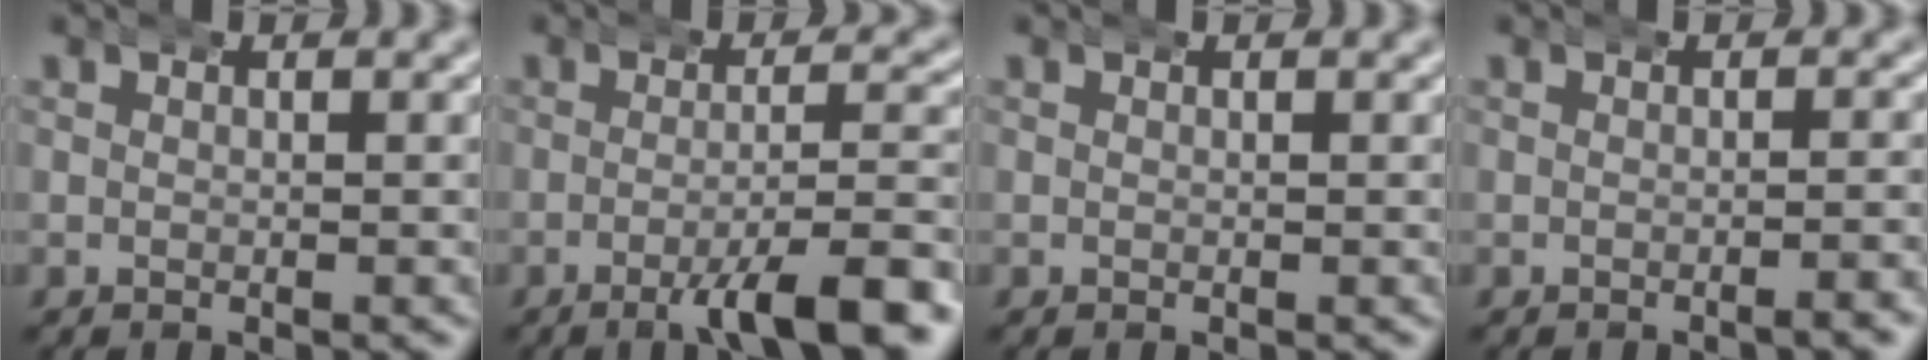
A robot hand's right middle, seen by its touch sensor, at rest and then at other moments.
{"total": 5.7, "force": [-3.3, 0.7, 4.5], "torque": [-0.070, -0.006, -0.051]}
{"total": 0.0}
{"total": 1.1, "force": [-0.8, -0.2, 0.6], "torque": [-0.009, 0.006, -0.016]}